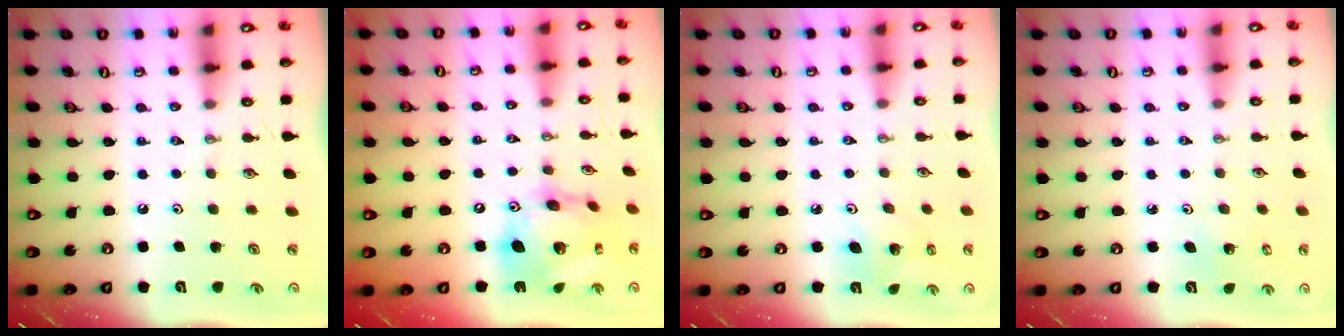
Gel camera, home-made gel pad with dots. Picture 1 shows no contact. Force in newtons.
{"total": 19.2, "press": 19.1, "slide": 2.0}
{"total": 4.8, "press": 4.8, "slide": 0.2}
{"total": 2.8, "press": 2.8, "slide": 0.3}